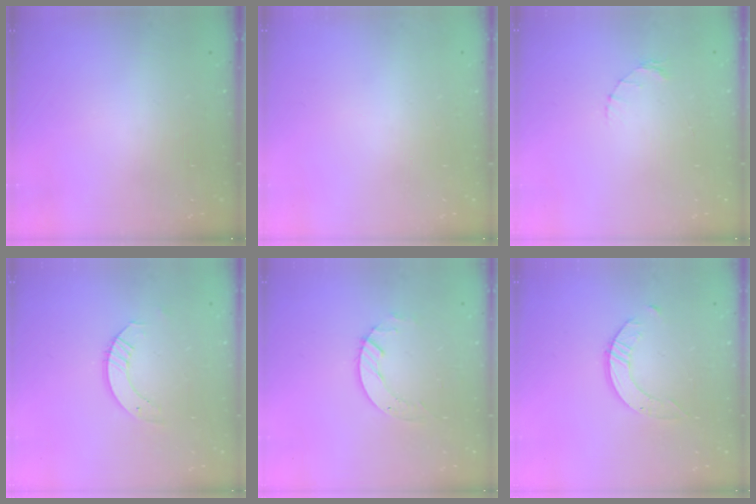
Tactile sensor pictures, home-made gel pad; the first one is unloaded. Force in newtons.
{"total": 0.0}
{"total": 2.0, "press": 2.0, "slide": 0.4}
{"total": 5.8, "press": 5.8, "slide": 0.4}
{"total": 4.5, "press": 4.5, "slide": 0.4}
{"total": 2.9, "press": 2.9, "slide": 0.2}